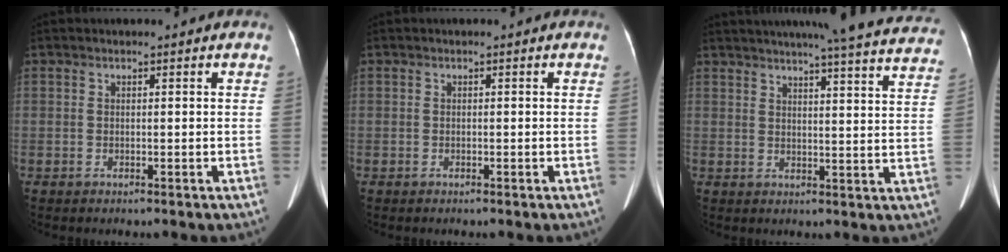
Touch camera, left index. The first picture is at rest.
{"total": 0.0}
{"total": 26.3, "force": [24.0, 1.3, 10.6], "torque": [-0.151, -0.043, 0.277]}